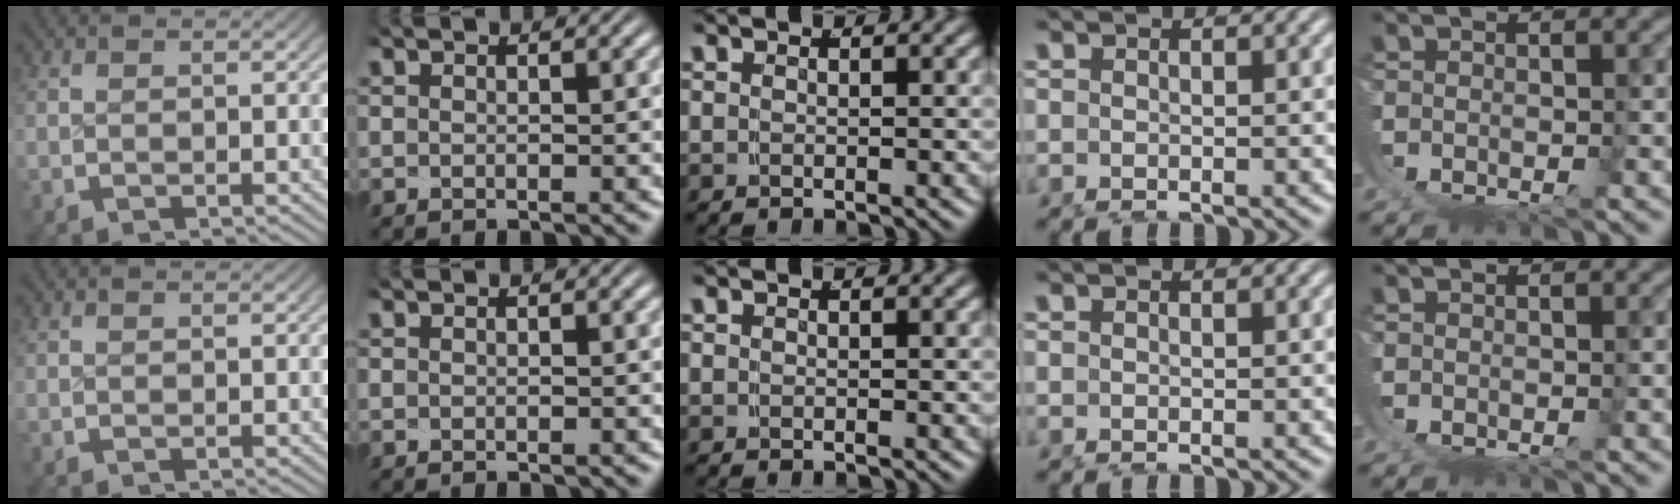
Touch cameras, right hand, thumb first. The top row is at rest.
{}